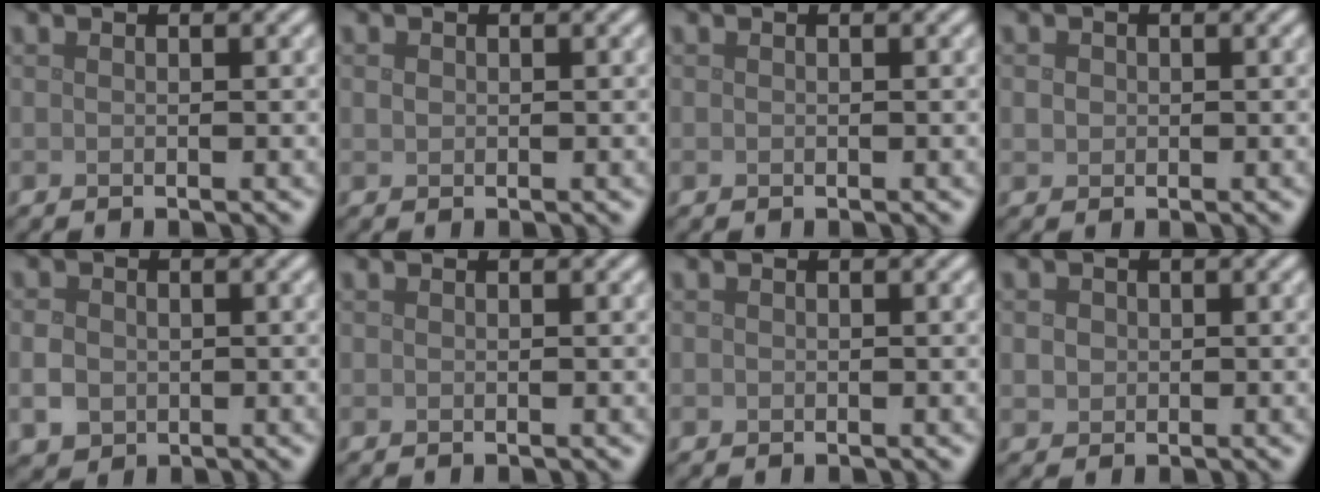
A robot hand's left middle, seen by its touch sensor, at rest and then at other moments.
{"total": 0.7, "force": [0.1, 0.6, 0.3], "torque": [-0.005, -0.001, 0.002]}
{"total": 0.0}
{"total": 0.9, "force": [0.1, 0.9, 0.3], "torque": [-0.002, -0.001, 0.001]}
{"total": 2.5, "force": [-0.4, 2.2, 1.3], "torque": [-0.025, -0.003, -0.009]}
{"total": 0.0}
{"total": 0.0}
{"total": 1.4, "force": [0.2, 1.3, 0.4], "torque": [-0.005, -0.002, 0.005]}